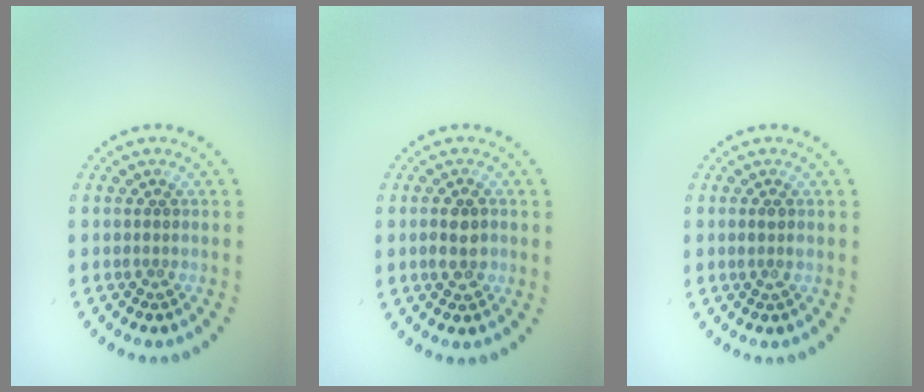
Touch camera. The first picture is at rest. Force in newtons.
{"total": 2.2, "press": 2.2, "slide": 0.3}
{"total": 0.9, "press": 0.9, "slide": 0.4}